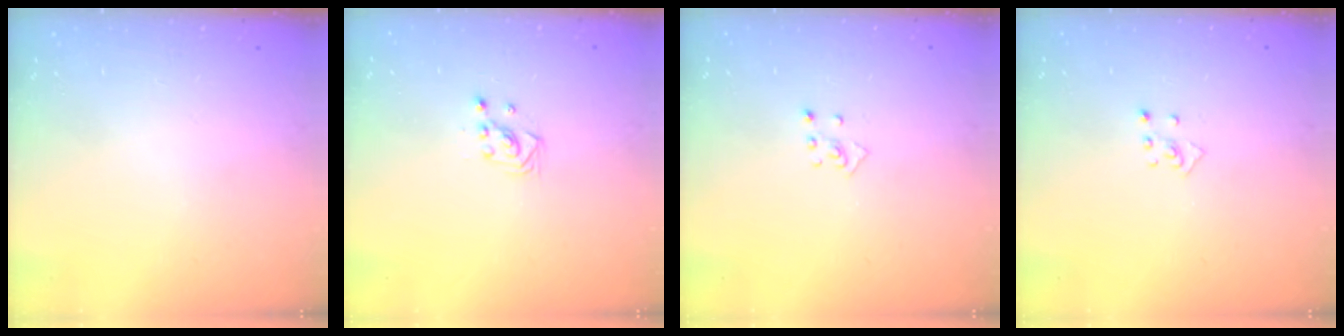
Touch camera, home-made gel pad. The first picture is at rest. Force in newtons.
{"total": 2.2, "press": 2.2, "slide": 0.2}
{"total": 3.9, "press": 3.9, "slide": 0.2}
{"total": 3.9, "press": 3.9, "slide": 0.2}